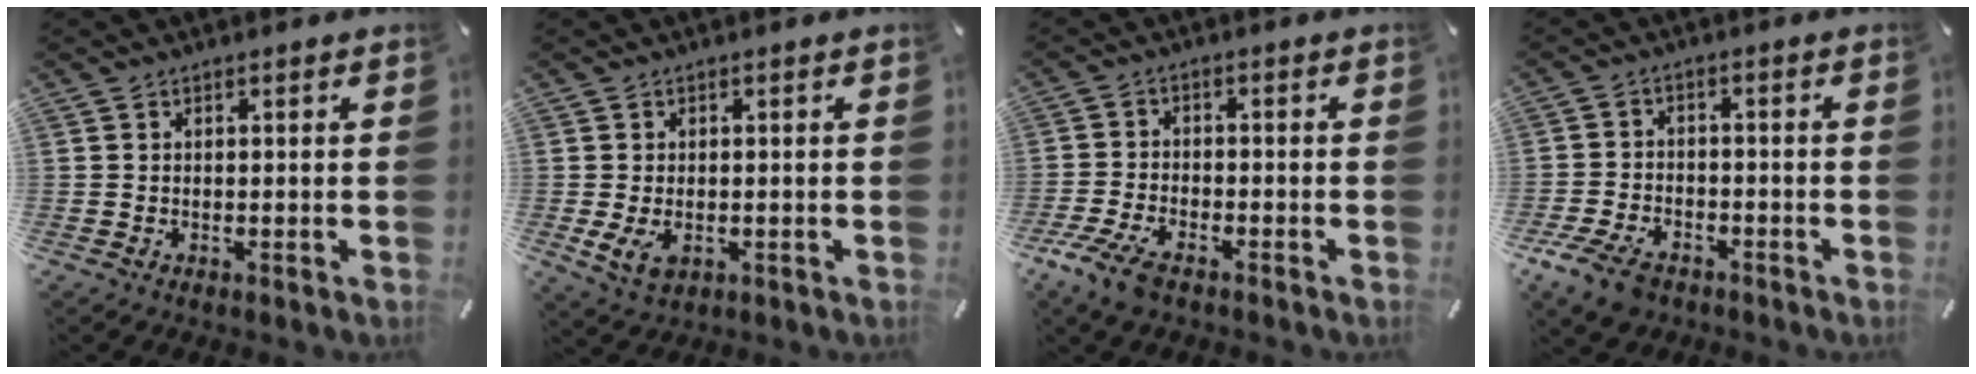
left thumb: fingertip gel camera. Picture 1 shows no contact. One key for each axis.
{"total": 3.5, "fx": -0.7, "fy": 2.6, "fz": 2.3, "tx": -0.052, "ty": -0.005, "tz": -0.017}
{"total": 6.3, "fx": -4.4, "fy": 2.6, "fz": 3.6, "tx": -0.093, "ty": 0.009, "tz": -0.086}
{"total": 7.2, "fx": -4.6, "fy": 4.4, "fz": 3.3, "tx": -0.076, "ty": 0.020, "tz": -0.087}